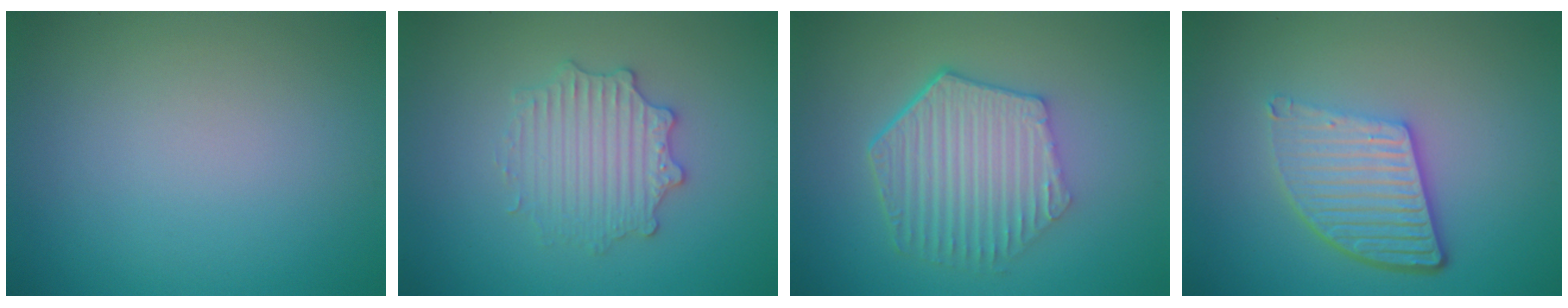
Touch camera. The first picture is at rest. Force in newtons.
{"total": 3.0, "press": 2.9, "slide": 0.4}
{"total": 6.0, "press": 4.5, "slide": 4.0}
{"total": 5.5, "press": 3.9, "slide": 3.9}